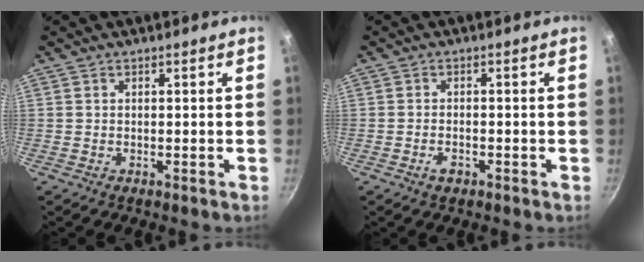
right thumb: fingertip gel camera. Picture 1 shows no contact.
{"total": 2.0, "force": [-1.1, 1.1, 1.3], "torque": [-0.024, 0.010, -0.021]}